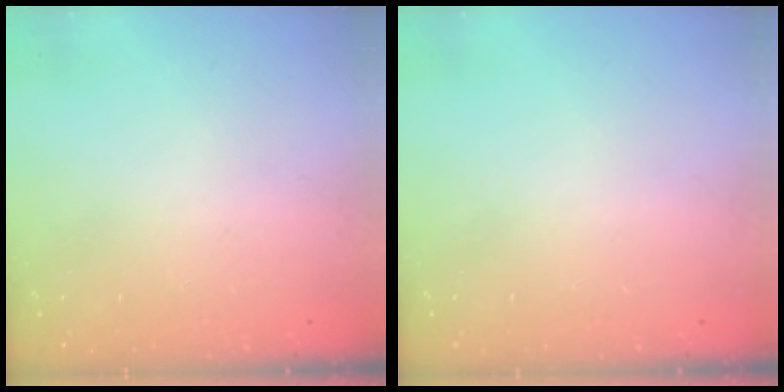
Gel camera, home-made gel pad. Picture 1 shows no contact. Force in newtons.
{"total": 0.0}